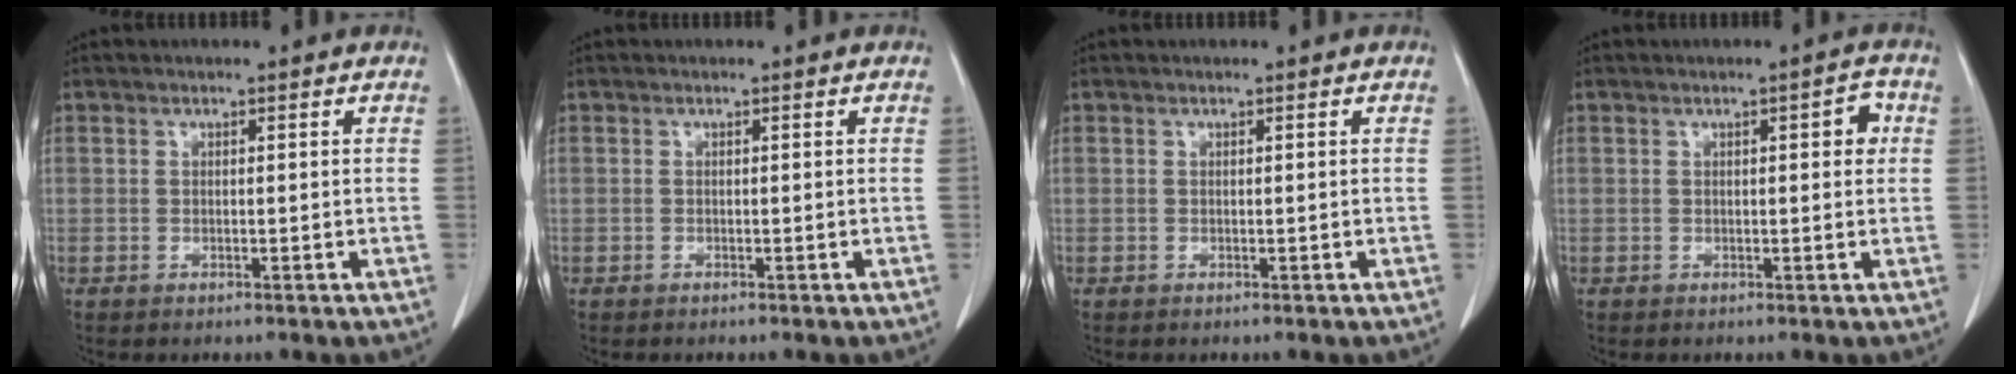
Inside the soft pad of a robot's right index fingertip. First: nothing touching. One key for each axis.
{"total": 0.0}
{"total": 0.0}
{"total": 2.6, "fx": 0.6, "fy": 0.9, "fz": 2.4, "tx": -0.025, "ty": 0.005, "tz": 0.005}